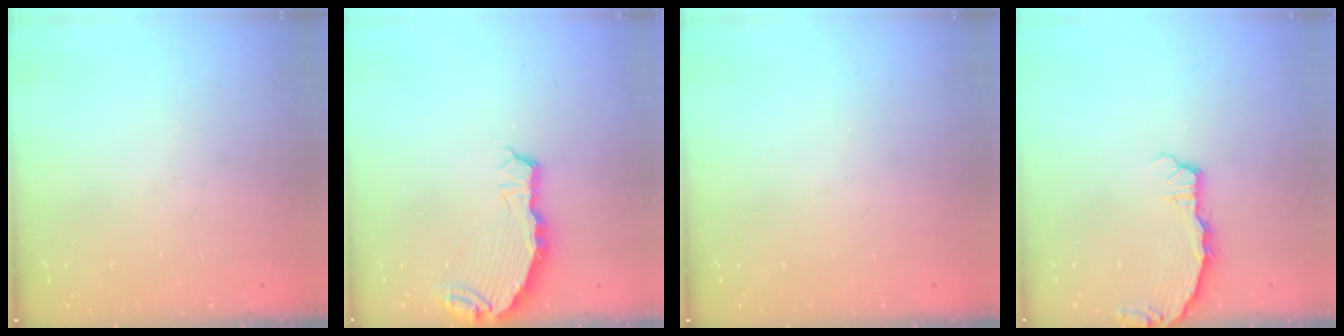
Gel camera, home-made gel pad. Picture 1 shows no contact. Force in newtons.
{"total": 6.6, "press": 6.1, "slide": 2.6}
{"total": 0.0}
{"total": 2.4, "press": 2.4, "slide": 0.3}